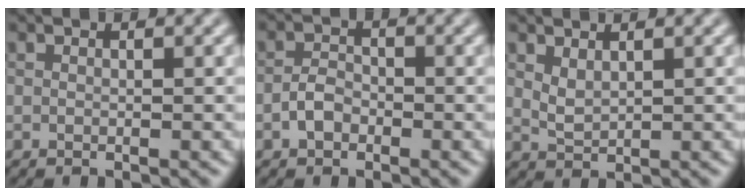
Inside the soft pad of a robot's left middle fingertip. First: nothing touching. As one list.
[{"total": 2.0, "force": [-1.0, 1.3, 1.1], "torque": [-0.019, 0.005, -0.024]}, {"total": 1.6, "force": [1.0, 0.7, 1.0], "torque": [-0.025, -0.002, 0.026]}]